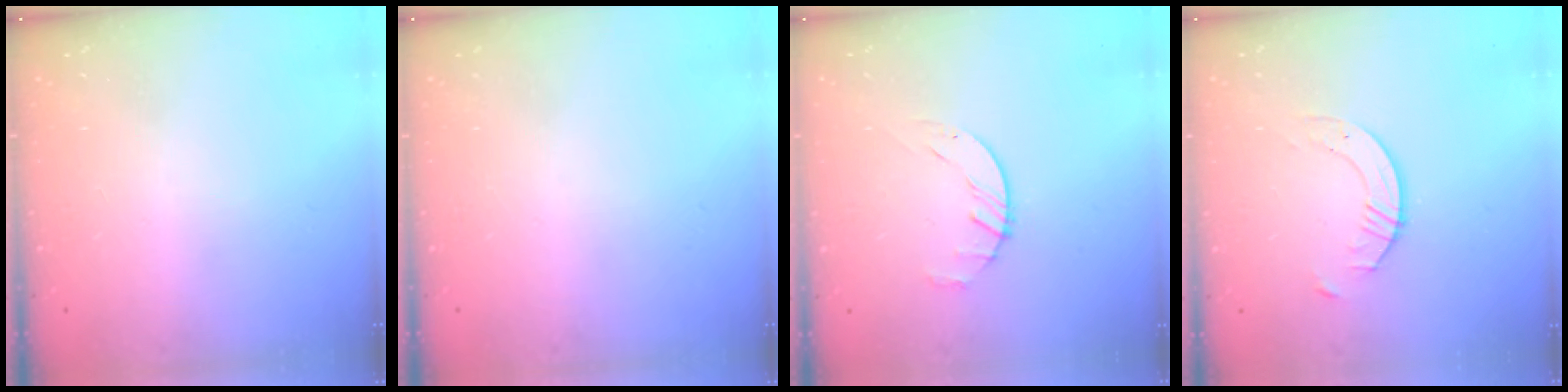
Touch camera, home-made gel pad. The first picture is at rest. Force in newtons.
{"total": 0.0}
{"total": 1.6, "press": 1.6, "slide": 0.3}
{"total": 5.0, "press": 5.0, "slide": 0.5}